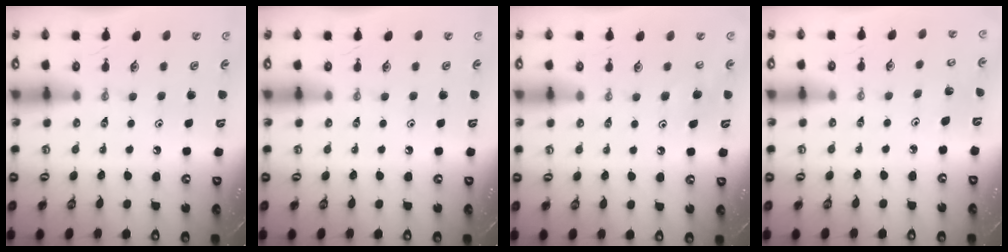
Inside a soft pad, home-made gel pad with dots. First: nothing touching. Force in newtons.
{"total": 0.0}
{"total": 8.0, "press": 7.9, "slide": 0.9}
{"total": 2.8, "press": 2.7, "slide": 1.0}